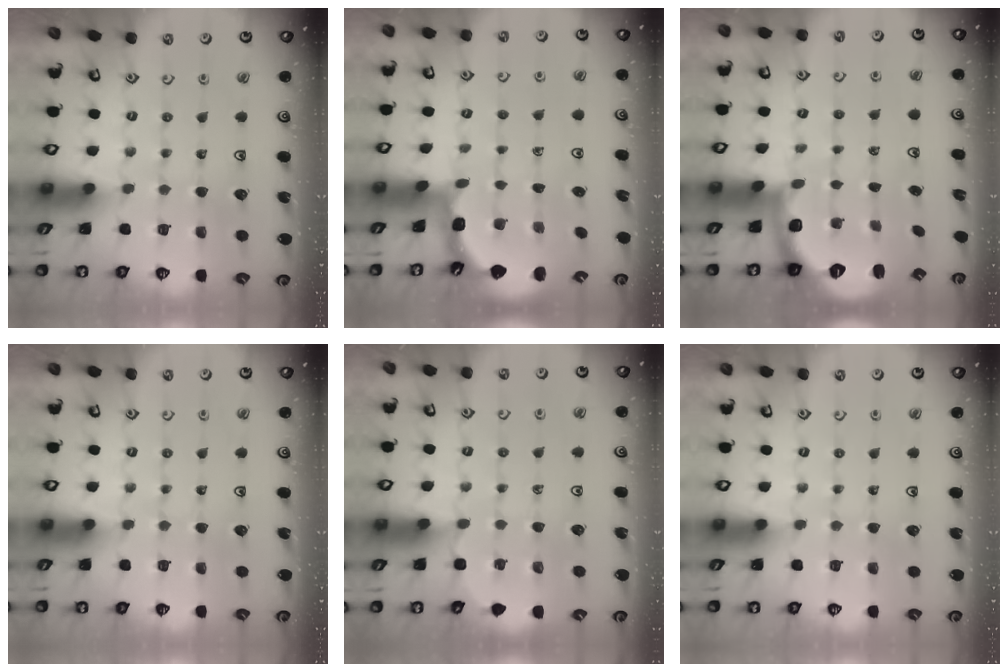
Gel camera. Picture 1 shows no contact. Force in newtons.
{"total": 1.9, "press": 1.9, "slide": 0.3}
{"total": 2.7, "press": 1.6, "slide": 2.1}
{"total": 0.0}
{"total": 3.9, "press": 3.8, "slide": 0.4}
{"total": 0.0}